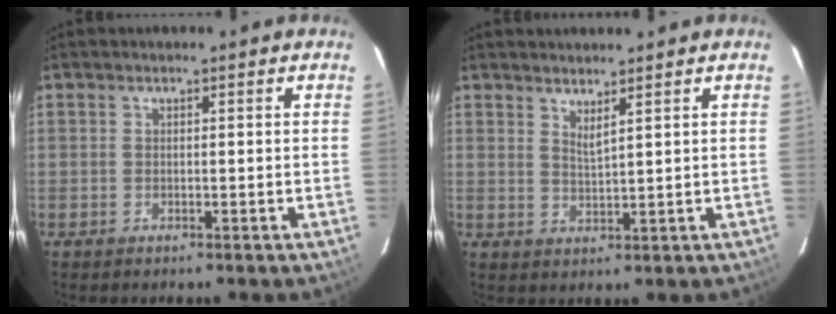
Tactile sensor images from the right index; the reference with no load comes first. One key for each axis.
{"total": 2.6, "fx": 2.1, "fy": -0.2, "fz": 1.6, "tx": -0.028, "ty": -0.004, "tz": 0.033}